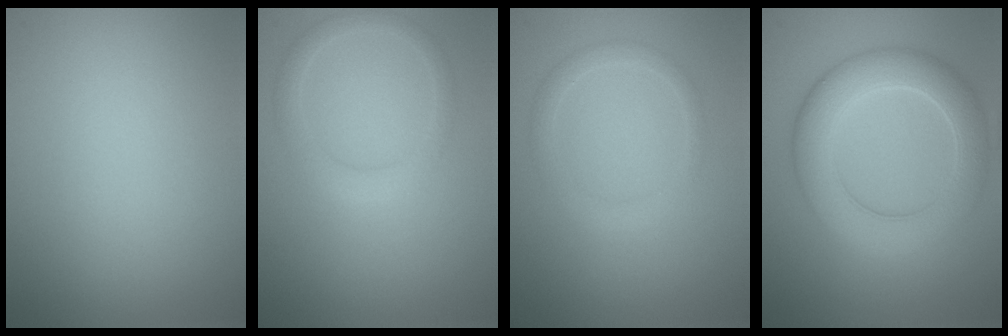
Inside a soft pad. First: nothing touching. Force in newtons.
{"total": 2.1, "press": 2.1, "slide": 0.2}
{"total": 1.6, "press": 1.6, "slide": 0.0}
{"total": 6.1, "press": 6.1, "slide": 0.4}